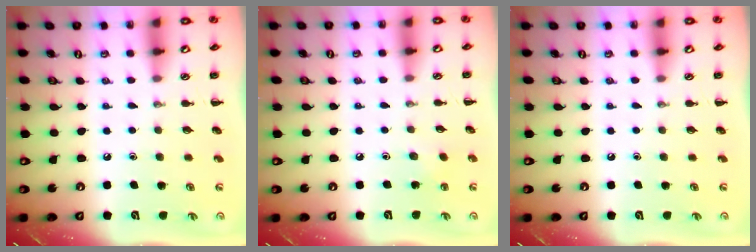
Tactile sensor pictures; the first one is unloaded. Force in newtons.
{"total": 2.3, "press": 2.2, "slide": 0.7}
{"total": 0.0}